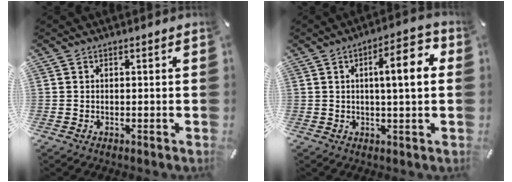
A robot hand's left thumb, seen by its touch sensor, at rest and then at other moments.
{"total": 10.3, "force": [2.4, 2.6, 9.7], "torque": [-0.144, -0.004, 0.028]}